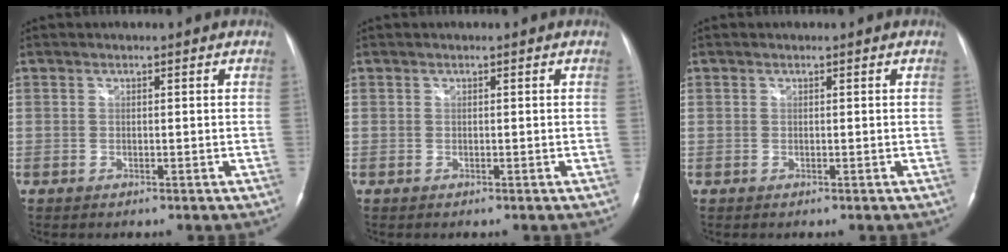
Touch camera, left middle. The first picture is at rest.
{"total": 0.0}
{"total": 0.0}